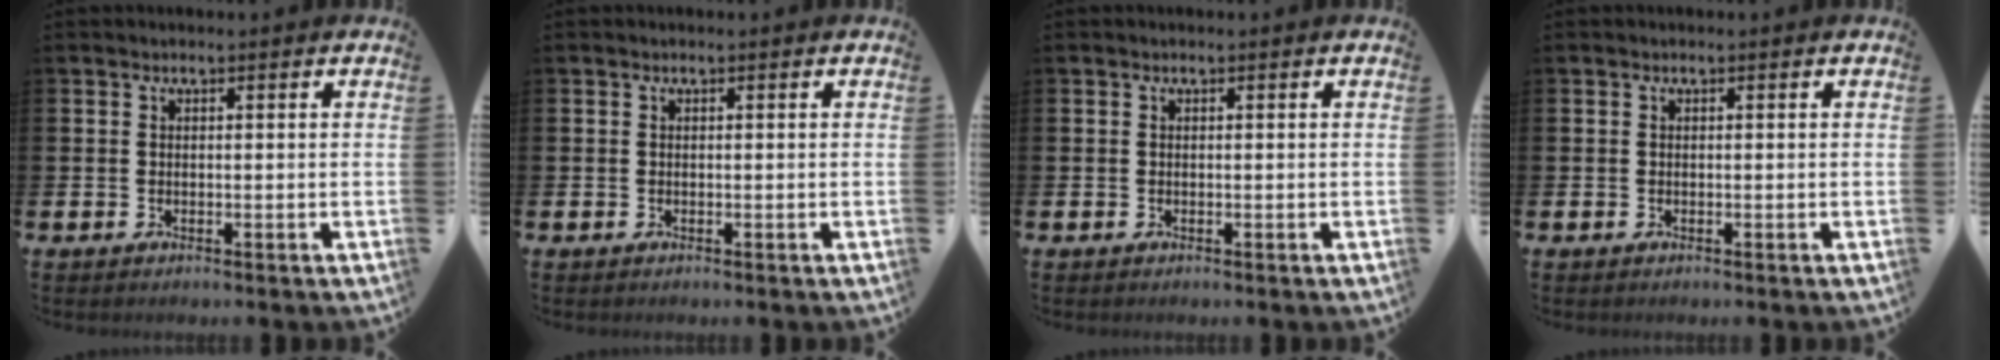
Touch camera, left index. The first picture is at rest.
{"total": 0.0}
{"total": 0.0}
{"total": 0.0}